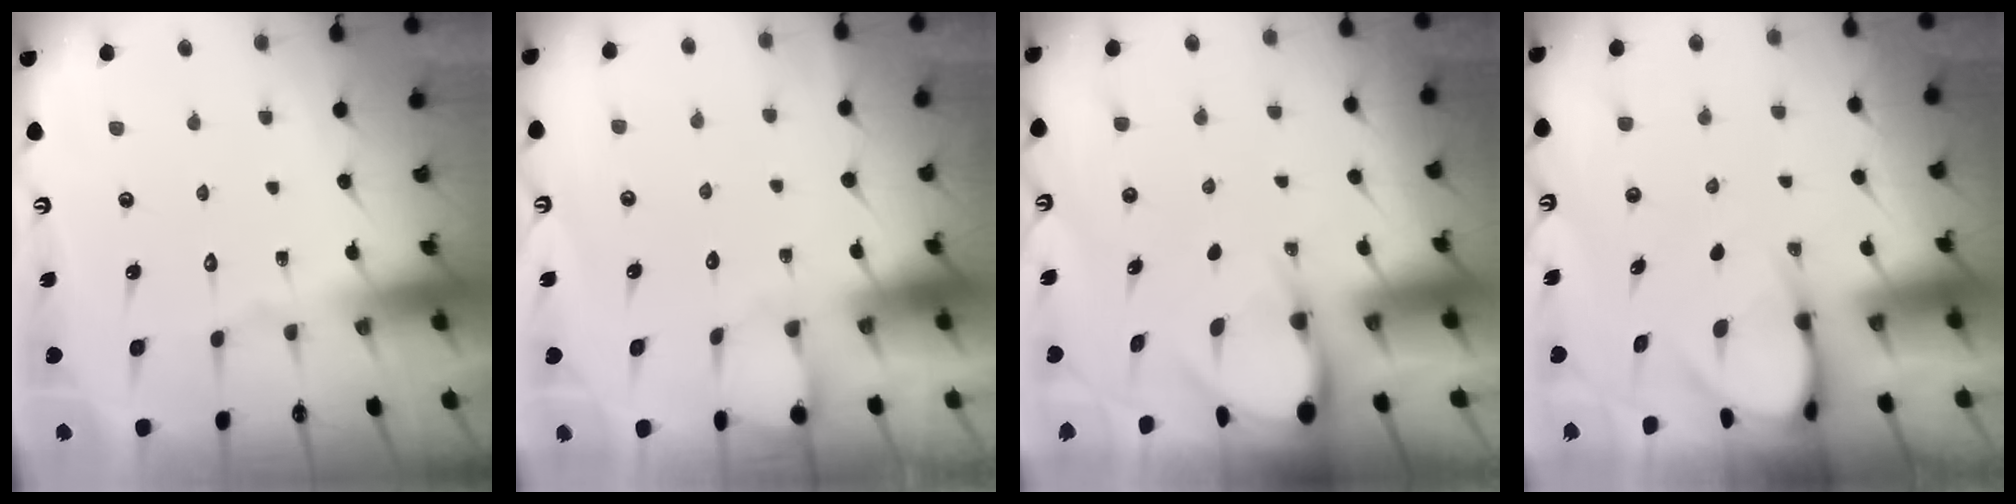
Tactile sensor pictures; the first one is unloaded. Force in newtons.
{"total": 2.0, "press": 2.0, "slide": 0.2}
{"total": 4.2, "press": 4.2, "slide": 0.3}
{"total": 5.4, "press": 5.4, "slide": 0.5}